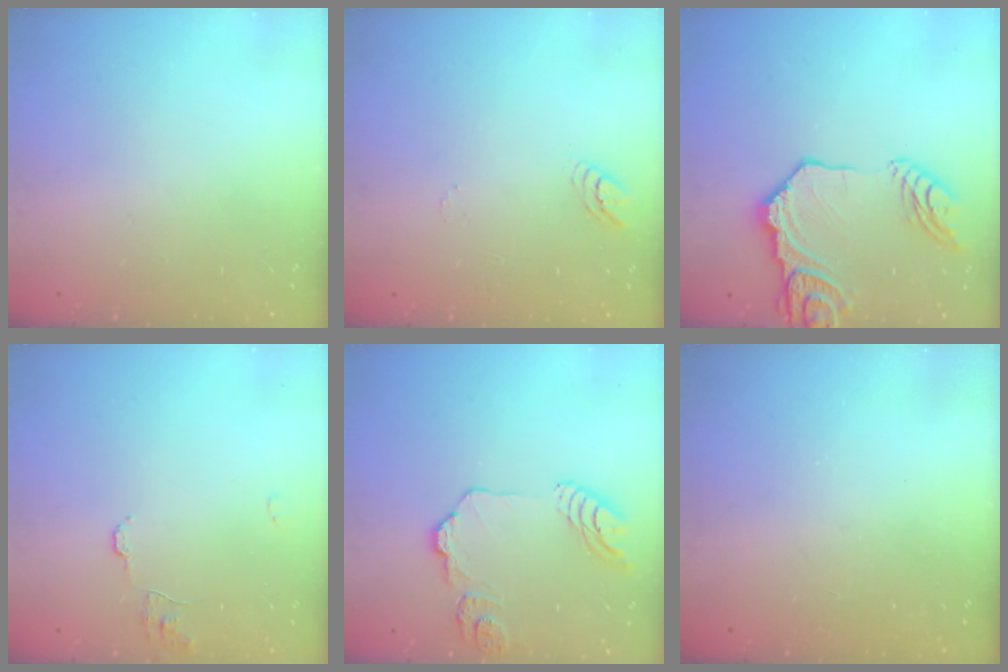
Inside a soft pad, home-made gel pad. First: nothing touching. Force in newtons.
{"total": 3.9, "press": 3.9, "slide": 0.3}
{"total": 17.7, "press": 17.6, "slide": 2.1}
{"total": 8.0, "press": 8.0, "slide": 0.6}
{"total": 13.0, "press": 12.9, "slide": 1.3}
{"total": 0.0}